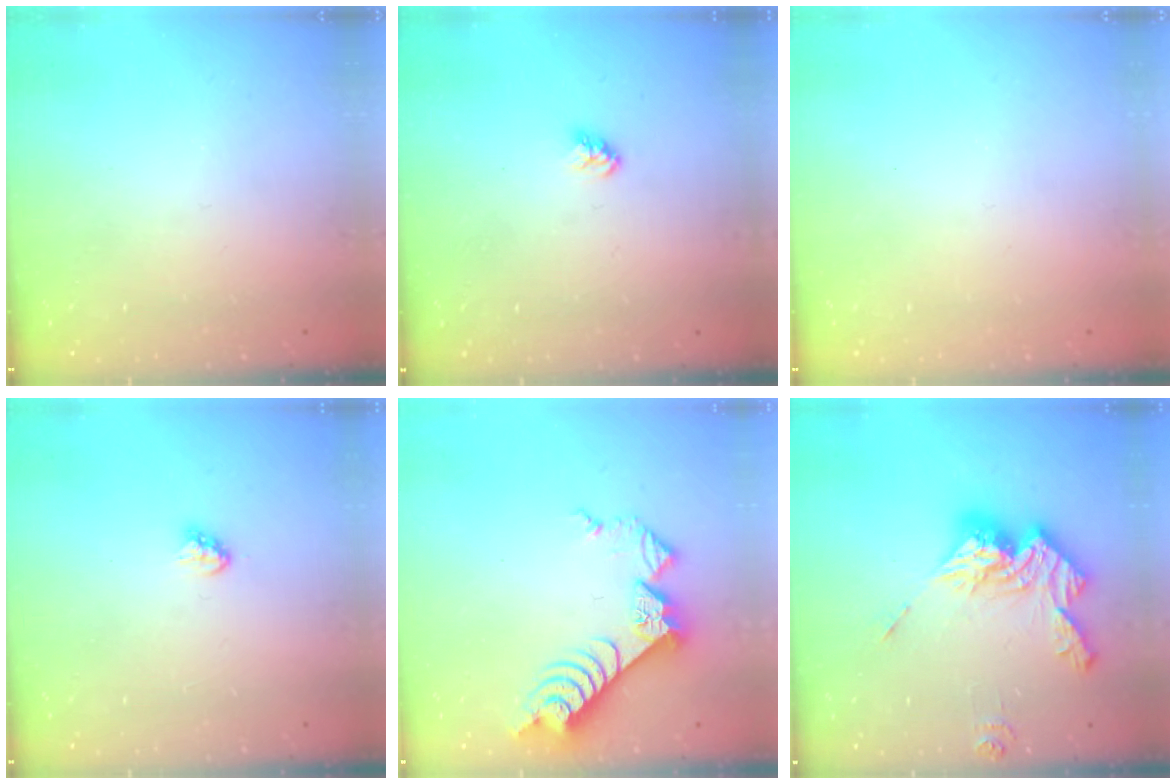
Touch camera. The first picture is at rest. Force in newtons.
{"total": 3.3, "press": 3.3, "slide": 0.5}
{"total": 0.0}
{"total": 3.2, "press": 3.1, "slide": 0.7}
{"total": 10.2, "press": 10.2, "slide": 1.2}
{"total": 17.1, "press": 17.0, "slide": 0.9}